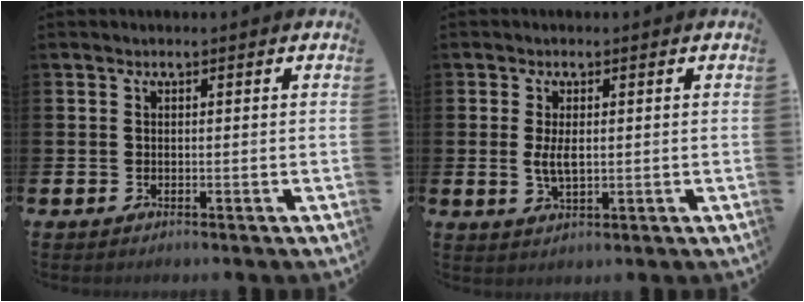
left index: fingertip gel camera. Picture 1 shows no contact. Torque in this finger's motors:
{"motor_torque": [0.85, 0.04, 0.15, 0.16]}